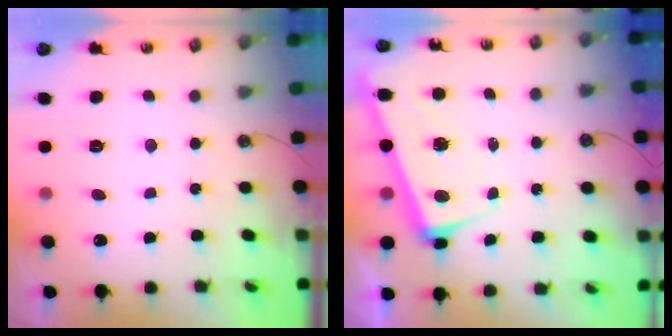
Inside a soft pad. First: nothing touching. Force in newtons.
{"total": 3.2, "press": 3.1, "slide": 1.0}